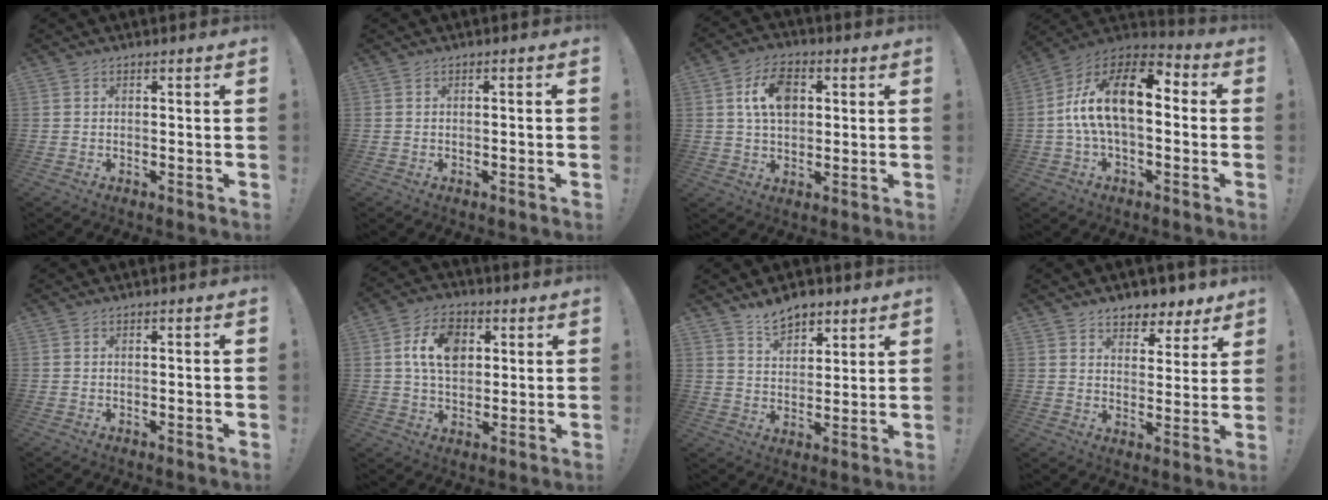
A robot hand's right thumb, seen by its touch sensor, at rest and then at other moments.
{"total": 0.8, "force": [-0.5, -0.2, 0.5], "torque": [-0.008, 0.000, -0.009]}
{"total": 10.5, "force": [2.6, 7.0, 7.4], "torque": [-0.116, 0.010, 0.049]}
{"total": 17.8, "force": [2.1, 8.5, 15.6], "torque": [-0.281, -0.003, 0.034]}
{"total": 0.5, "force": [-0.4, -0.2, 0.3], "torque": [-0.005, -0.001, -0.007]}
{"total": 11.7, "force": [2.9, 8.2, 7.8], "torque": [-0.126, 0.006, 0.052]}
{"total": 7.6, "force": [6.0, 4.0, 2.5], "torque": [-0.037, -0.034, 0.112]}
{"total": 6.8, "force": [5.5, 3.6, 1.6], "torque": [-0.016, -0.046, 0.101]}